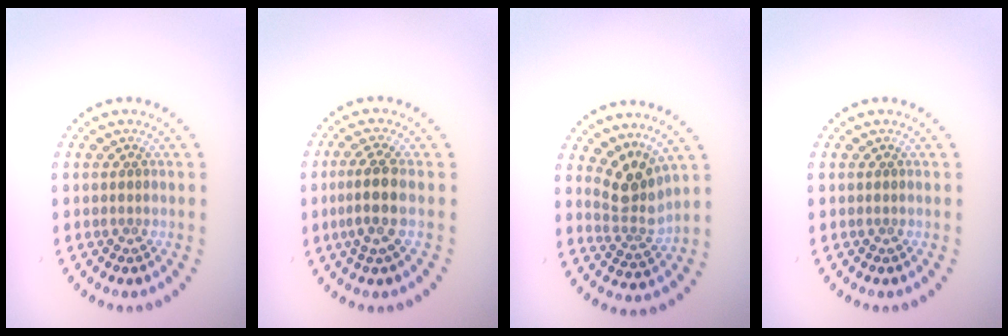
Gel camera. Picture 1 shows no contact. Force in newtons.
{"total": 2.9, "press": 2.3, "slide": 1.6}
{"total": 3.1, "press": 2.2, "slide": 2.2}
{"total": 0.0}